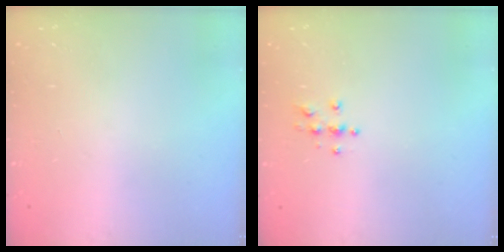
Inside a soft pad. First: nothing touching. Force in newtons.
{"total": 4.0, "press": 4.0, "slide": 0.4}